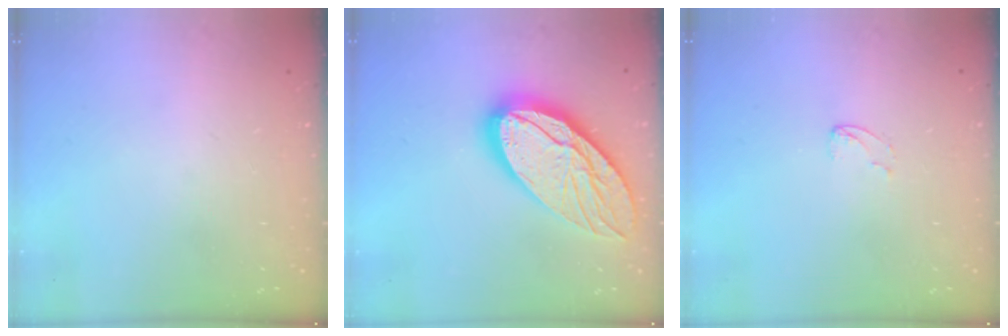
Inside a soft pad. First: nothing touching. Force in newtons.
{"total": 23.7, "press": 23.6, "slide": 2.1}
{"total": 2.8, "press": 2.8, "slide": 0.3}